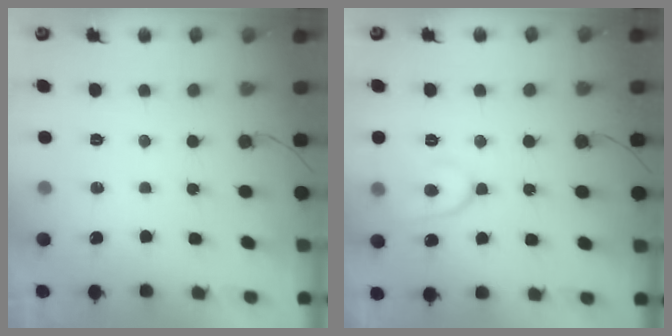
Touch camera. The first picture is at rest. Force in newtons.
{"total": 9.5, "press": 9.4, "slide": 1.1}